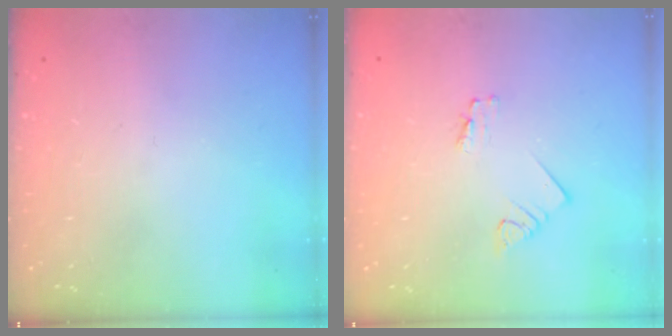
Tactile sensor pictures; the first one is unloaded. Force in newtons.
{"total": 1.6, "press": 1.6, "slide": 0.1}